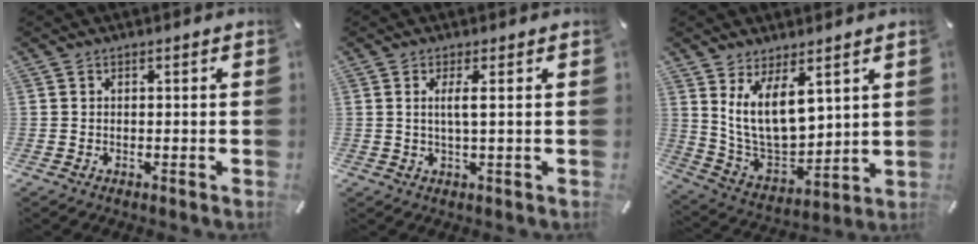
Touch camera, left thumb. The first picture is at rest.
{"total": 3.9, "force": [0.8, 0.4, 3.8], "torque": [-0.076, -0.002, 0.010]}
{"total": 13.8, "force": [6.8, 7.7, 9.2], "torque": [-0.192, -0.055, 0.127]}